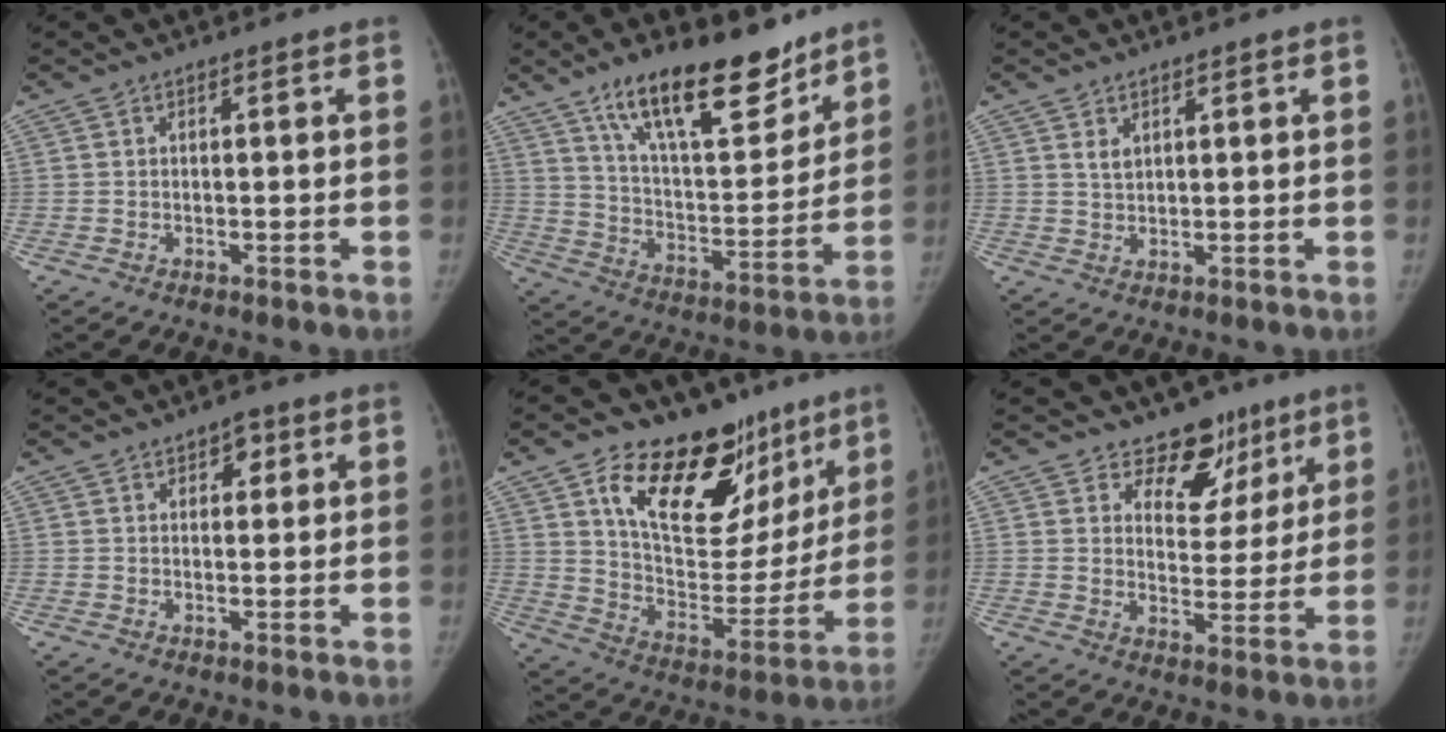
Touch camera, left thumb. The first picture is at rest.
{"total": 20.8, "force": [14.4, 7.7, 12.8], "torque": [-0.158, -0.079, 0.243]}
{"total": 2.1, "force": [1.3, 1.2, 1.2], "torque": [-0.015, -0.009, 0.030]}
{"total": 3.2, "force": [1.6, 2.0, 1.9], "torque": [-0.008, -0.004, 0.020]}
{"total": 27.1, "force": [15.9, 15.1, 15.9], "torque": [-0.182, -0.057, 0.254]}
{"total": 9.8, "force": [6.9, 6.6, 2.2], "torque": [0.021, -0.037, 0.100]}